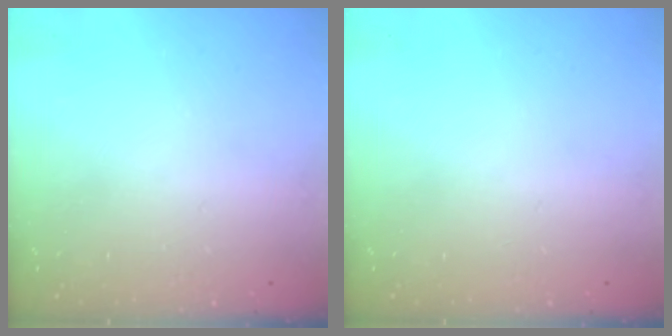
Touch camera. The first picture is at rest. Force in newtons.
{"total": 0.0}